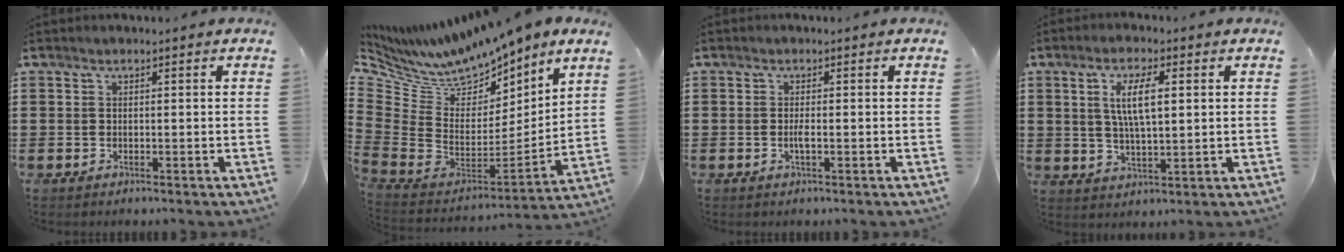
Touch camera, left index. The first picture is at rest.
{"total": 7.6, "force": [7.2, 2.5, 0.8], "torque": [-0.067, -0.066, 0.128]}
{"total": 1.3, "force": [-0.3, 0.2, 1.3], "torque": [-0.026, -0.002, -0.005]}
{"total": 6.5, "force": [1.8, 2.1, 5.9], "torque": [-0.121, 0.009, 0.028]}